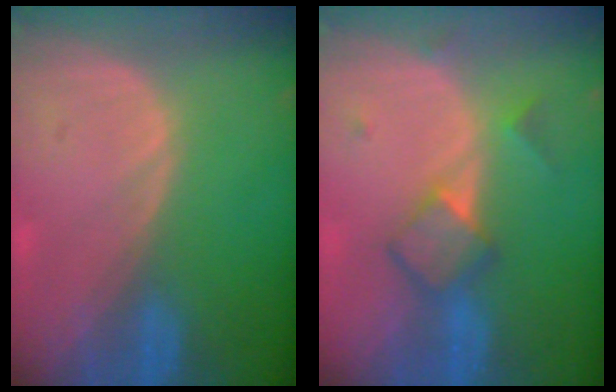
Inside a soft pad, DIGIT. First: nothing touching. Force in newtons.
{"total": 4.9, "press": 4.8, "slide": 0.6}